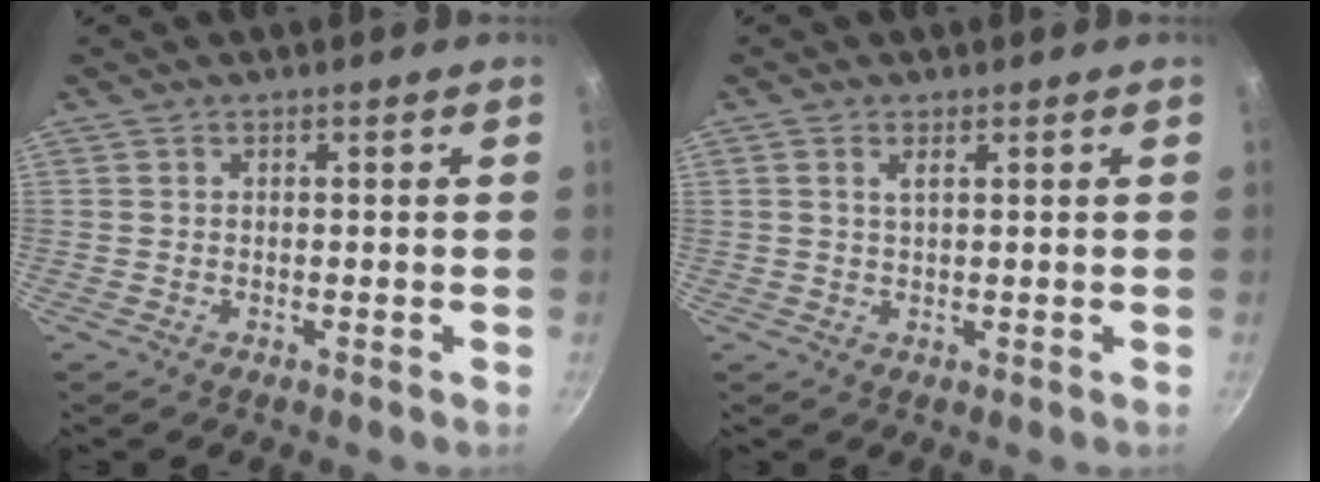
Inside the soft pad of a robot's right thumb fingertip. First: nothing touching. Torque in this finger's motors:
{"motor_torque": [-0.37, -0.09, -0.19, 0.09, 0.01]}